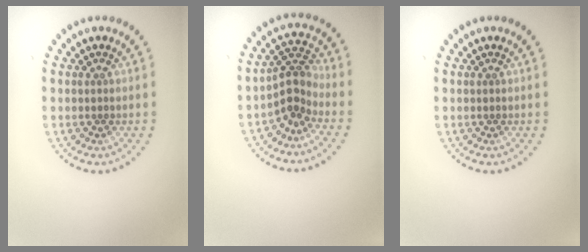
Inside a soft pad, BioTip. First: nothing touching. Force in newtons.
{"total": 2.7, "press": 1.9, "slide": 1.9}
{"total": 0.0}